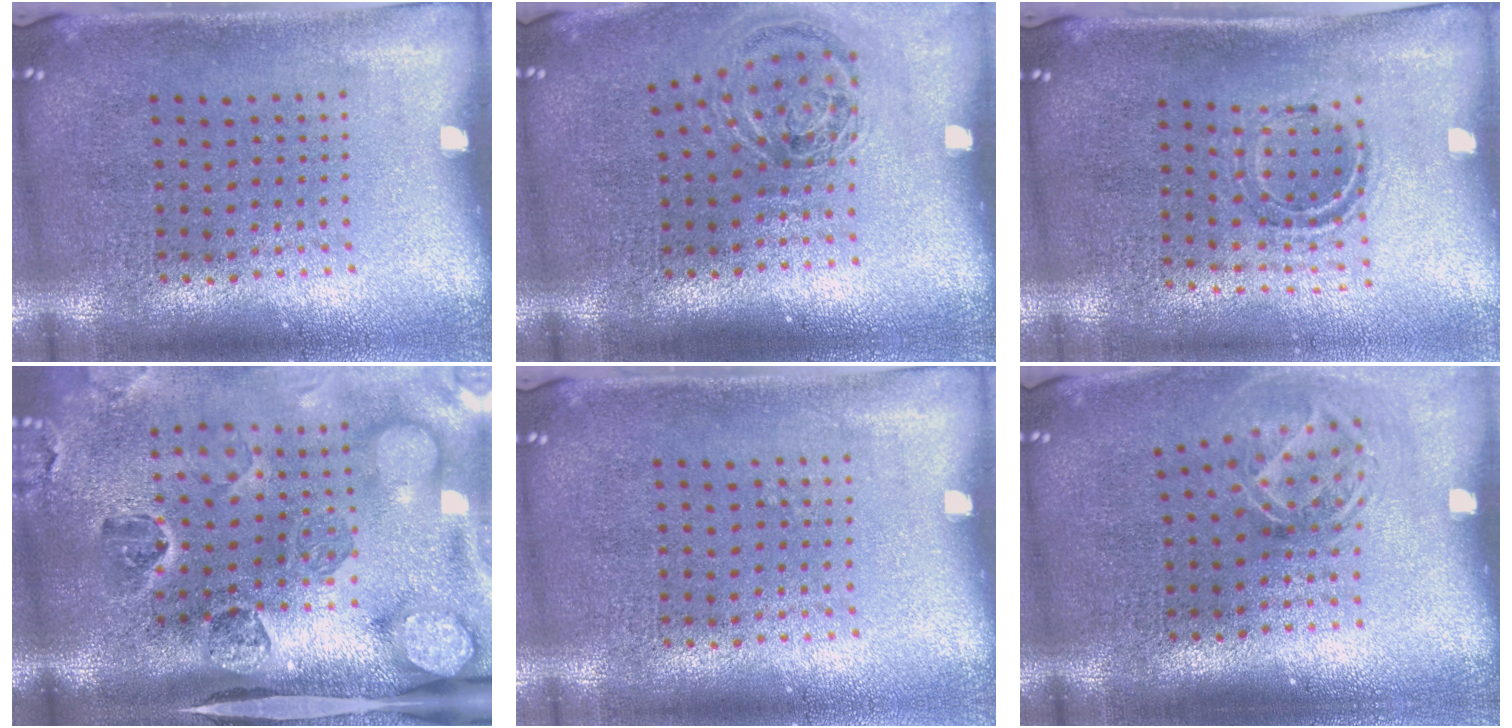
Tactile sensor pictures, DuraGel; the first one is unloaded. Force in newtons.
{"total": 1.2, "press": 1.0, "slide": 0.6}
{"total": 1.0, "press": 0.9, "slide": 0.3}
{"total": 5.0, "press": 3.6, "slide": 3.5}
{"total": 0.0}
{"total": 1.8, "press": 1.3, "slide": 1.2}